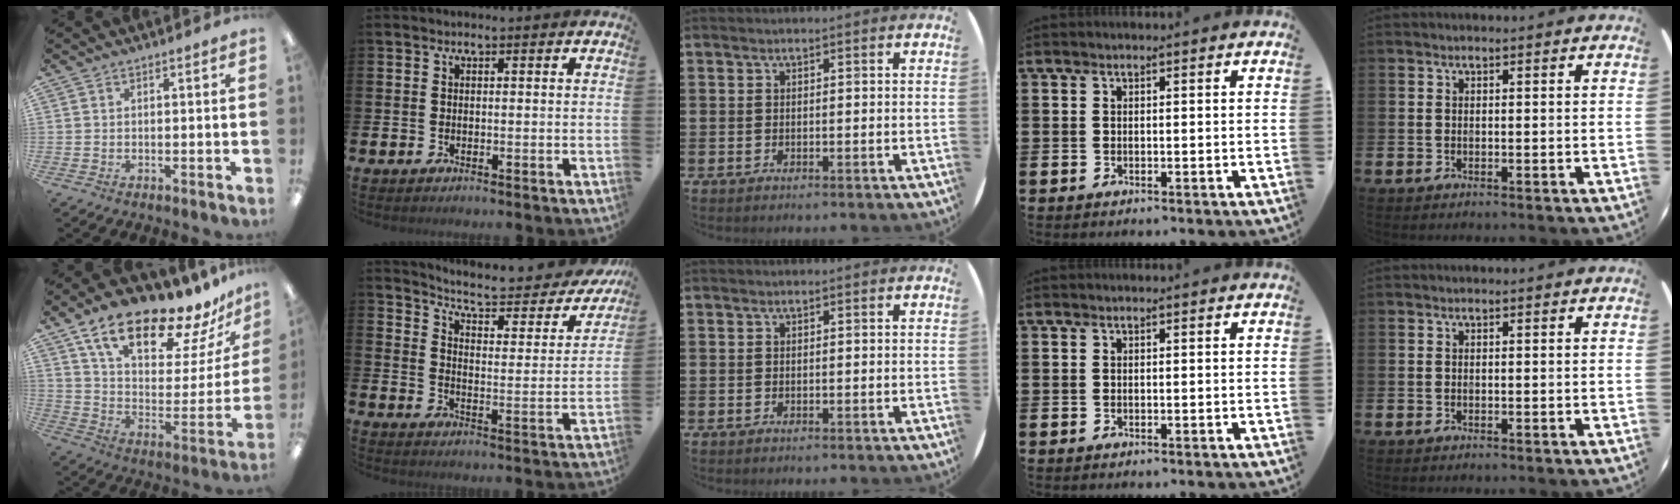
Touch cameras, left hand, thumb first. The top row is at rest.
{"thumb": {"total": 21.7, "force": [16.3, 7.8, 12.0], "torque": [-0.197, -0.109, 0.278]}, "index": {"total": 5.7, "force": [5.0, 1.3, 2.3], "torque": [-0.064, -0.039, 0.077]}}